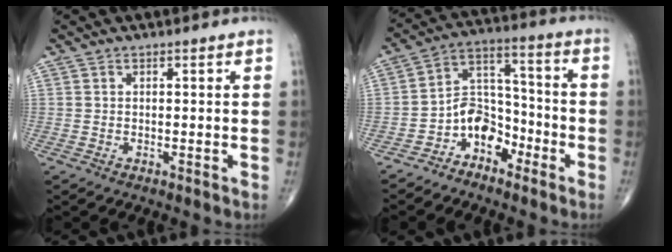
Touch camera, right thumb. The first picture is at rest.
{"total": 8.4, "force": [-5.2, 5.9, 3.2], "torque": [-0.019, 0.079, -0.104]}